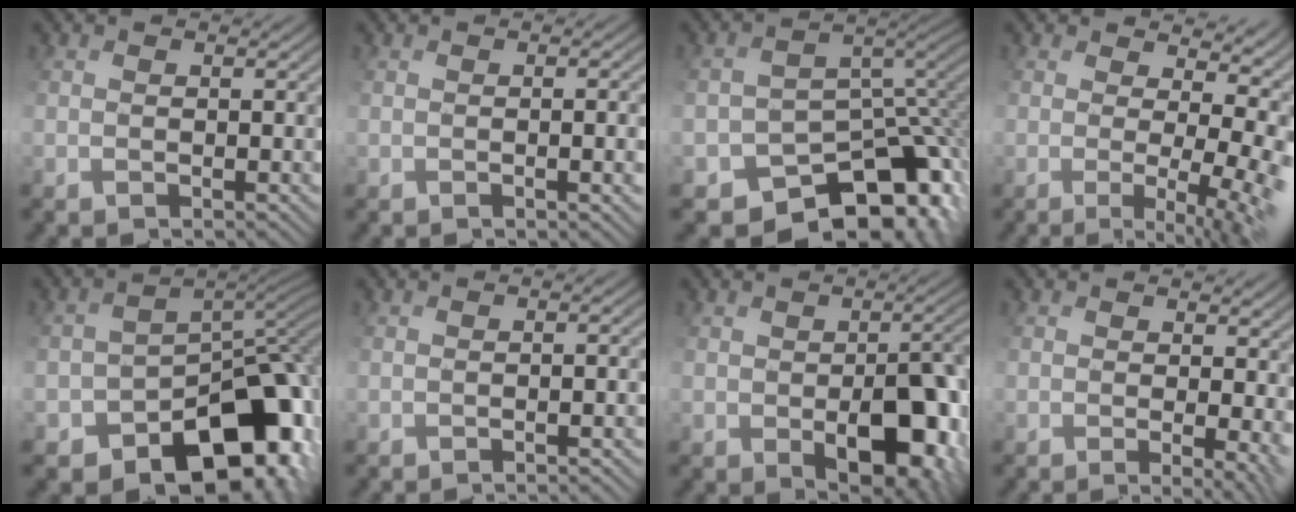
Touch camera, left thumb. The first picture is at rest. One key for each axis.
{"total": 5.1, "fx": -0.7, "fy": 1.9, "fz": 4.7, "tx": -0.054, "ty": -0.003, "tz": 0.006}
{"total": 11.4, "fx": -7.4, "fy": 7.4, "fz": 4.6, "tx": -0.081, "ty": -0.022, "tz": -0.089}
{"total": 13.2, "fx": -0.7, "fy": 6.0, "fz": 11.7, "tx": -0.171, "ty": -0.010, "tz": 0.029}
{"total": 13.0, "fx": -7.2, "fy": 8.5, "fz": 6.7, "tx": -0.085, "ty": -0.010, "tz": -0.095}
{"total": 3.3, "fx": -1.7, "fy": 0.6, "fz": 2.7, "tx": -0.018, "ty": 0.008, "tz": -0.007}
{"total": 10.7, "fx": -2.8, "fy": 6.7, "fz": 7.8, "tx": -0.100, "ty": -0.028, "tz": -0.020}
{"total": 6.2, "fx": -0.7, "fy": 2.9, "fz": 5.4, "tx": -0.100, "ty": -0.008, "tz": 0.005}